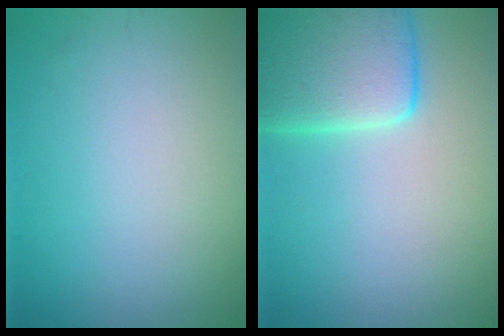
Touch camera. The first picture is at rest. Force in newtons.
{"total": 6.9, "press": 6.9, "slide": 0.6}